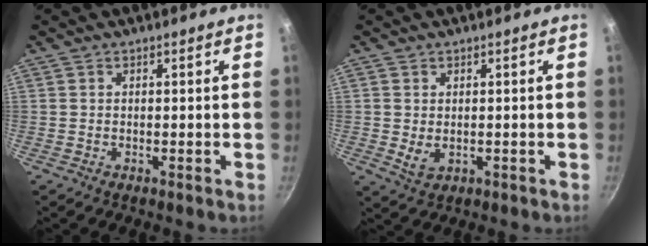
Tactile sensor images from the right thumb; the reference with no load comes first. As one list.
[{"total": 3.0, "force": [-0.1, 2.2, 2.1], "torque": [-0.037, -0.010, 0.005]}]